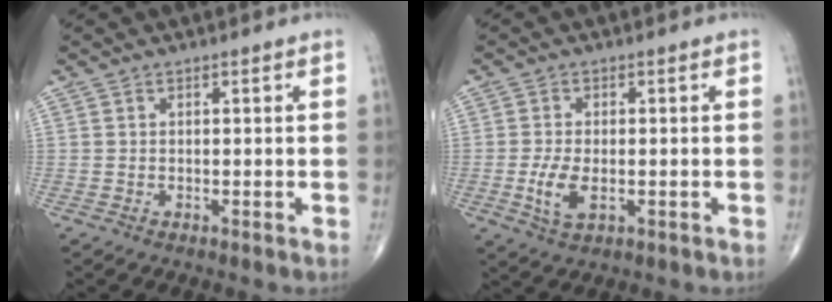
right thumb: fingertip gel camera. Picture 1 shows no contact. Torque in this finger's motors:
{"motor_torque": [0.11, 0.23, 0.43, -0.09, 0.17]}